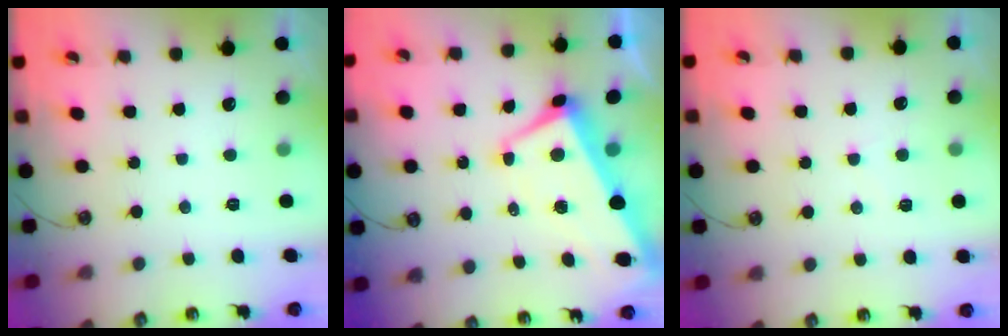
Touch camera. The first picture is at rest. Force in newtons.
{"total": 1.7, "press": 1.1, "slide": 1.3}
{"total": 3.6, "press": 3.5, "slide": 0.4}